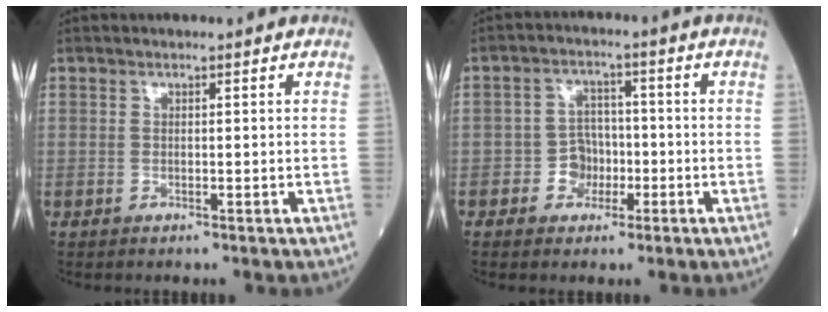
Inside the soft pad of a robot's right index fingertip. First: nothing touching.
{"total": 4.2, "force": [-1.5, 3.7, 1.4], "torque": [-0.018, 0.012, -0.026]}